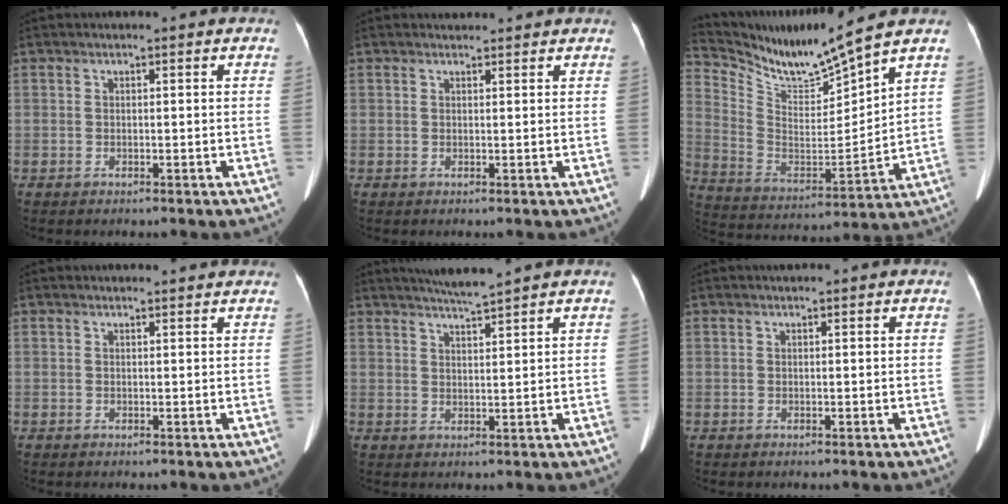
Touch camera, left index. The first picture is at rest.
{"total": 2.2, "force": [2.2, 0.5, 0.2], "torque": [-0.009, 0.014, 0.029]}
{"total": 13.0, "force": [11.8, -1.1, 5.2], "torque": [-0.116, -0.012, 0.233]}
{"total": 3.5, "force": [3.4, 0.7, 0.5], "torque": [-0.006, 0.026, 0.038]}
{"total": 4.4, "force": [3.9, -1.2, 1.6], "torque": [-0.030, 0.000, 0.073]}
{"total": 0.9, "force": [0.8, 0.0, 0.4], "torque": [-0.007, 0.011, 0.015]}